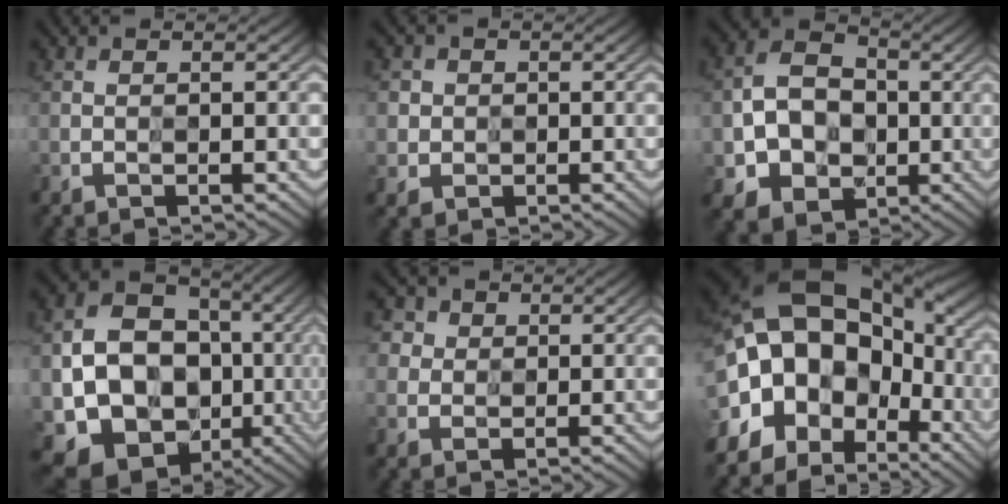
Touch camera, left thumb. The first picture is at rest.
{"total": 2.9, "force": [0.7, 2.8, 0.0], "torque": [-0.016, -0.007, 0.010]}
{"total": 8.3, "force": [-0.7, 7.1, 4.2], "torque": [-0.089, 0.003, -0.020]}
{"total": 14.5, "force": [-2.7, 12.2, 7.4], "torque": [-0.145, -0.028, -0.032]}
{"total": 4.7, "force": [2.7, 3.7, 1.1], "torque": [-0.055, 0.011, 0.049]}
{"total": 18.6, "force": [-1.5, 13.5, 12.6], "torque": [-0.235, 0.003, -0.012]}